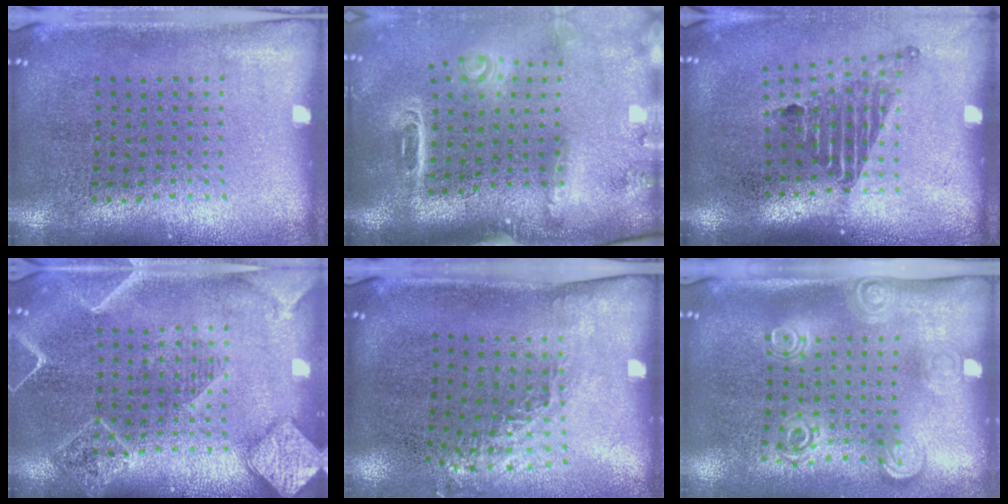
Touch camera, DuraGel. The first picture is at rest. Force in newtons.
{"total": 3.1, "press": 2.1, "slide": 2.3}
{"total": 1.6, "press": 1.2, "slide": 1.1}
{"total": 2.1, "press": 2.1, "slide": 0.2}
{"total": 1.2, "press": 1.0, "slide": 0.8}
{"total": 1.7, "press": 1.3, "slide": 1.1}